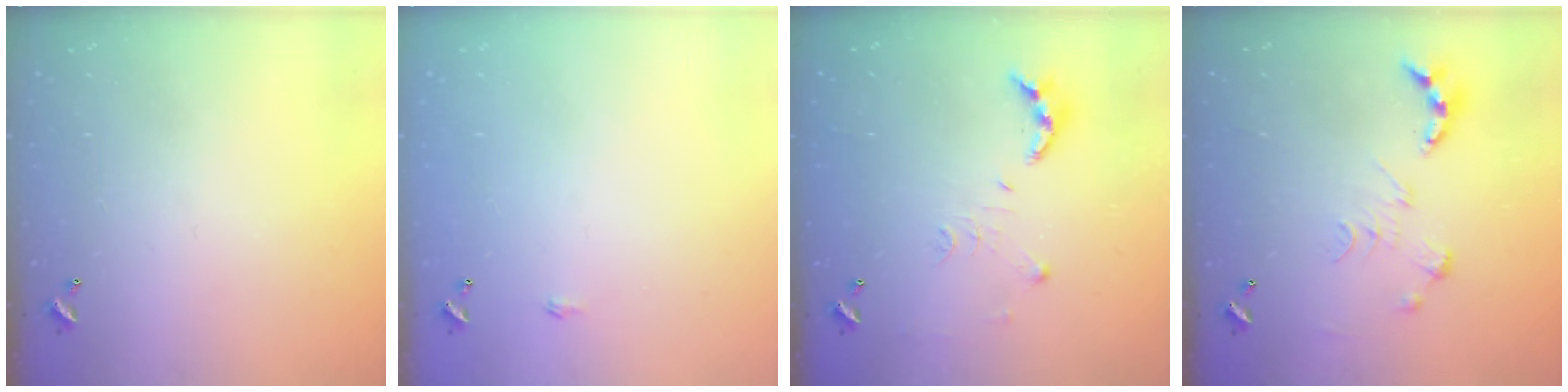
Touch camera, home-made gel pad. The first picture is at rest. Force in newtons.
{"total": 0.6, "press": 0.6, "slide": 0.2}
{"total": 8.7, "press": 8.7, "slide": 0.8}
{"total": 0.0}